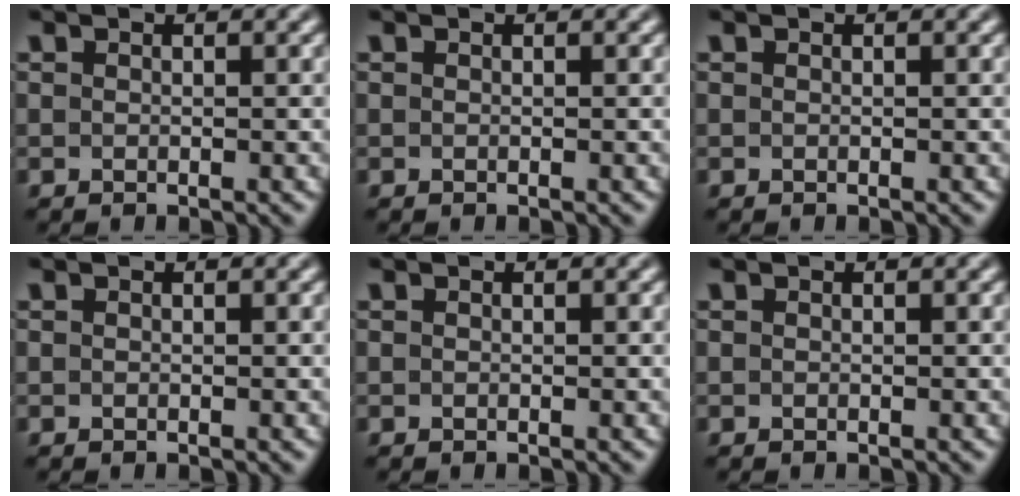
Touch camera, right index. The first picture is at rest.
{"total": 0.0}
{"total": 0.0}
{"total": 0.0}
{"total": 0.0}
{"total": 0.0}